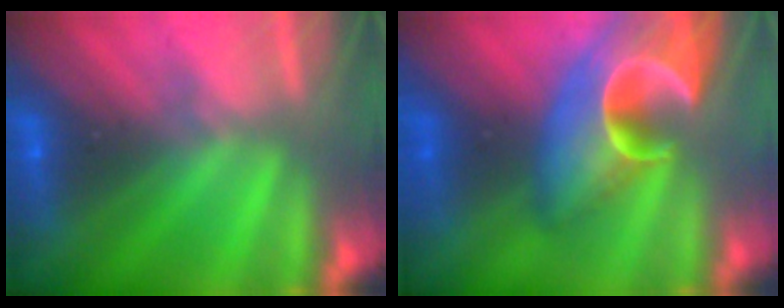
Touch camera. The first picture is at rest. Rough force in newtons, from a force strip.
{"total": 7.9}